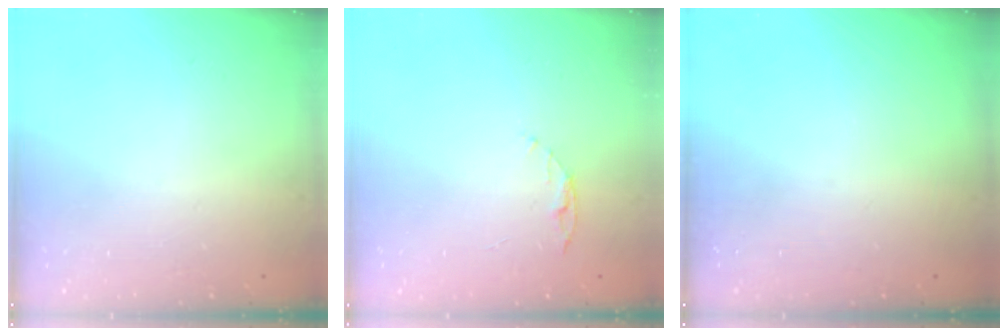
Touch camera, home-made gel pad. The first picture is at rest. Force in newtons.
{"total": 3.9, "press": 3.9, "slide": 0.4}
{"total": 0.0}